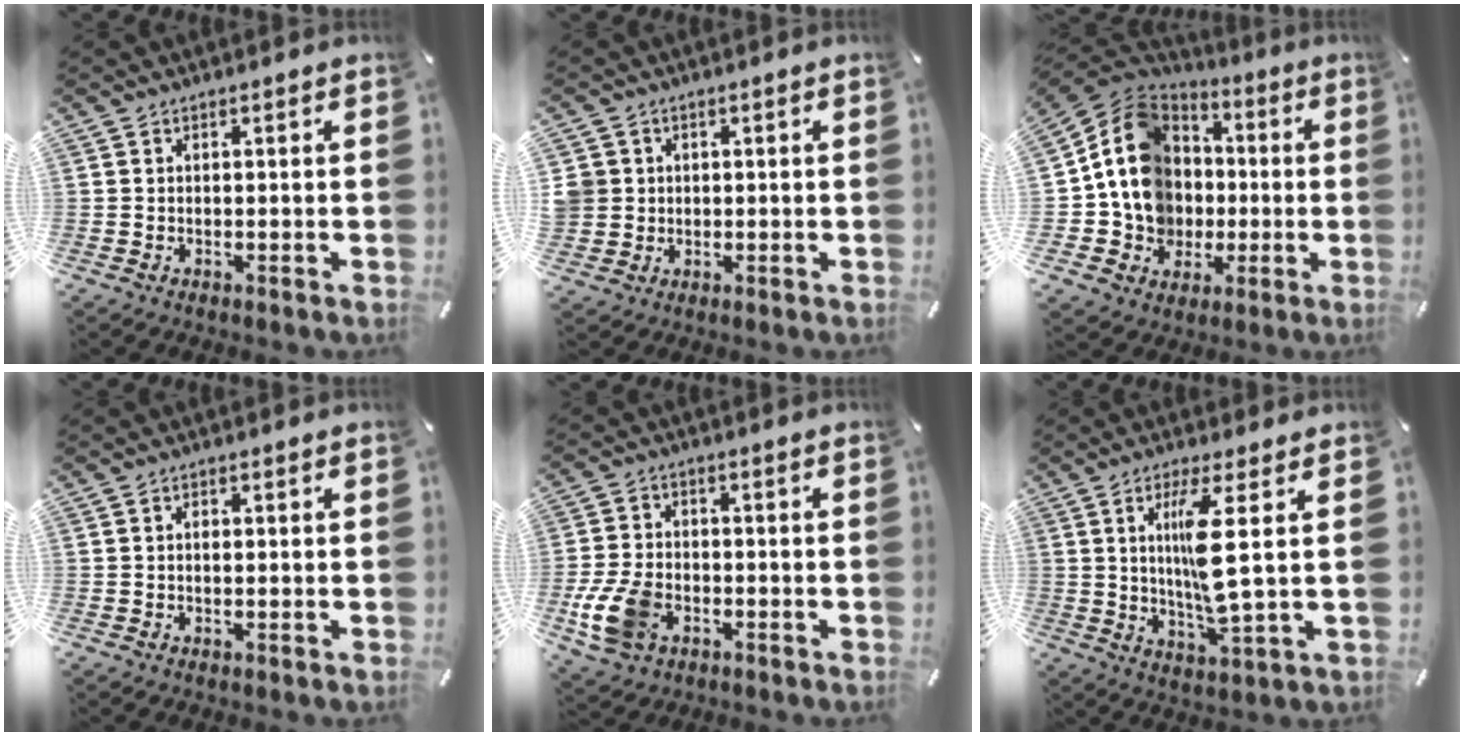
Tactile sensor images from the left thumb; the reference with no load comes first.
{"total": 4.6, "force": [1.0, 4.5, 0.5], "torque": [-0.025, 0.005, 0.019]}
{"total": 16.5, "force": [-0.5, 15.2, 6.5], "torque": [-0.142, 0.005, 0.000]}
{"total": 0.8, "force": [0.0, 0.4, 0.7], "torque": [-0.016, 0.000, -0.001]}
{"total": 10.2, "force": [-3.7, 6.9, 6.5], "torque": [-0.151, 0.007, -0.066]}
{"total": 11.3, "force": [2.1, 1.5, 11.0], "torque": [-0.212, -0.019, 0.026]}